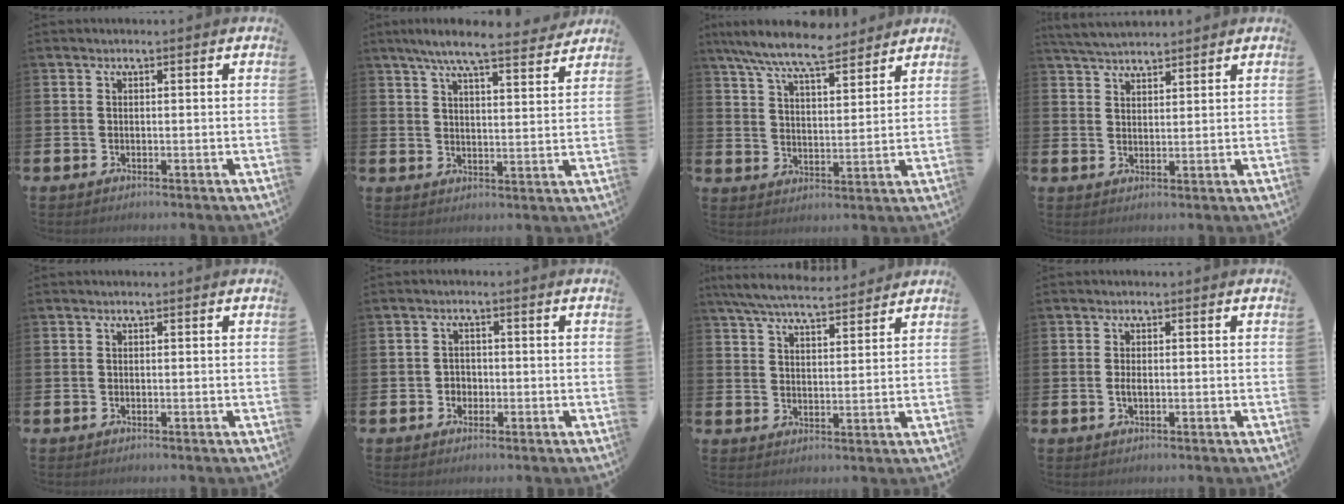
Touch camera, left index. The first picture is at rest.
{"total": 7.3, "force": [6.7, 0.5, 2.8], "torque": [-0.063, -0.034, 0.116]}
{"total": 8.6, "force": [7.9, 1.2, 3.1], "torque": [-0.090, -0.035, 0.145]}
{"total": 4.1, "force": [4.0, 0.6, 0.7], "torque": [-0.031, -0.012, 0.076]}
{"total": 0.0}
{"total": 1.7, "force": [-0.6, 1.6, 0.3], "torque": [-0.004, 0.004, -0.016]}
{"total": 6.5, "force": [6.2, 0.9, 1.9], "torque": [-0.053, -0.029, 0.112]}
{"total": 1.4, "force": [-0.2, 0.6, 1.2], "torque": [-0.018, 0.000, -0.006]}